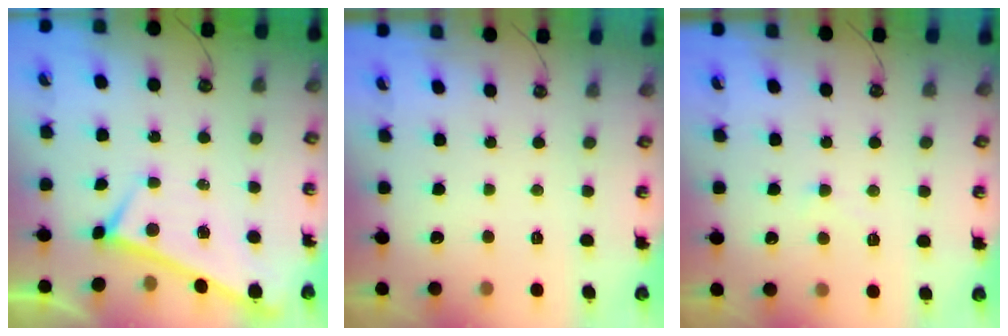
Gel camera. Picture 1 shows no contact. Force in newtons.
{"total": 0.0}
{"total": 4.5, "press": 4.5, "slide": 0.3}